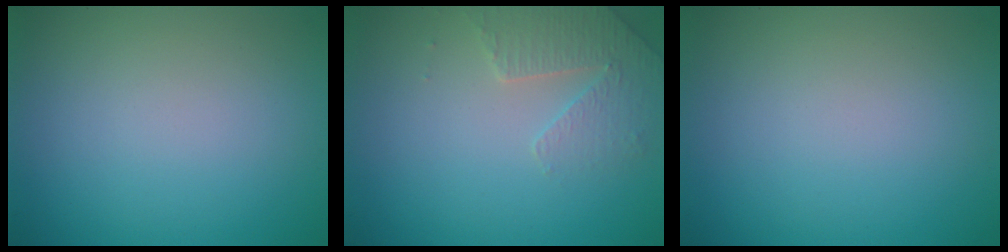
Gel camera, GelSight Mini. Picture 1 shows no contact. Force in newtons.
{"total": 2.8, "press": 2.7, "slide": 0.7}
{"total": 0.0}